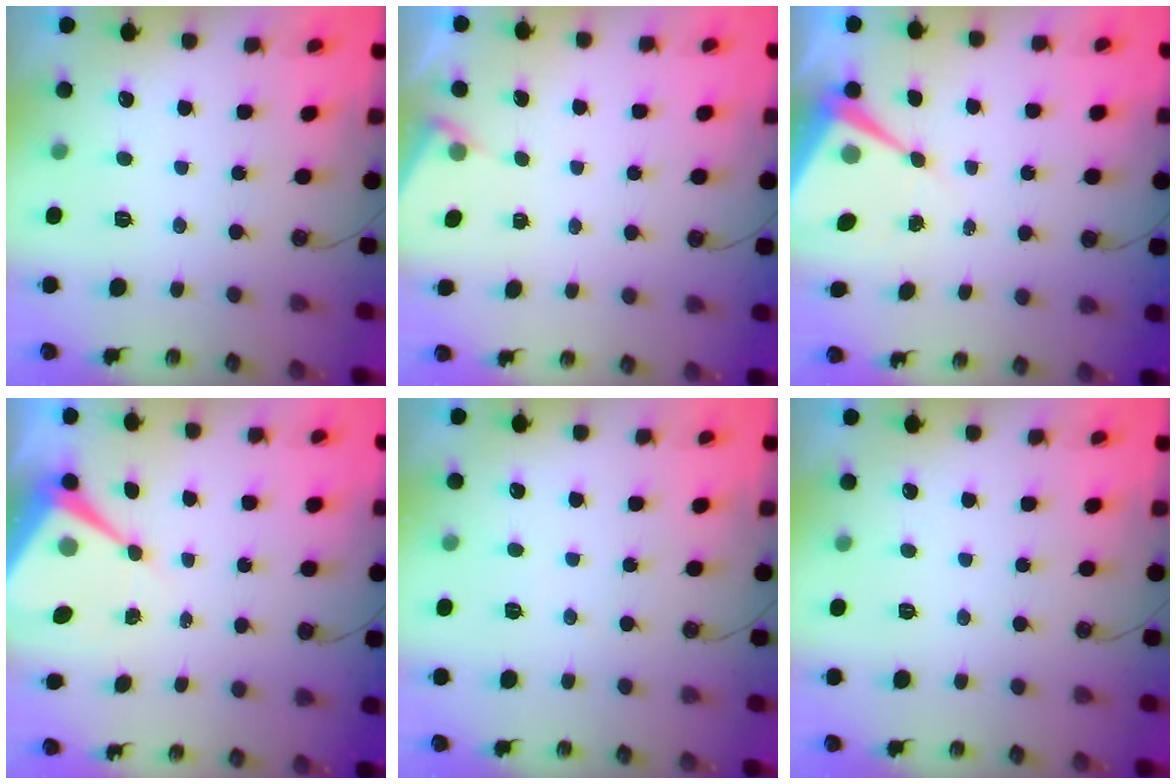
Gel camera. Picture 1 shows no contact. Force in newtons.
{"total": 3.0, "press": 2.9, "slide": 0.4}
{"total": 8.8, "press": 8.8, "slide": 0.6}
{"total": 9.7, "press": 9.7, "slide": 0.8}
{"total": 2.8, "press": 2.8, "slide": 0.5}
{"total": 0.0}